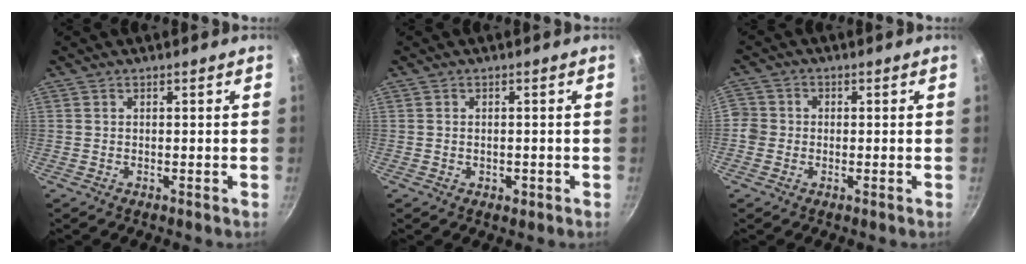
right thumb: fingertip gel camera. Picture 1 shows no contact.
{"total": 1.5, "force": [-0.5, 1.1, 0.9], "torque": [-0.010, 0.004, -0.003]}
{"total": 3.8, "force": [-0.5, 3.6, 1.0], "torque": [-0.006, 0.010, -0.014]}